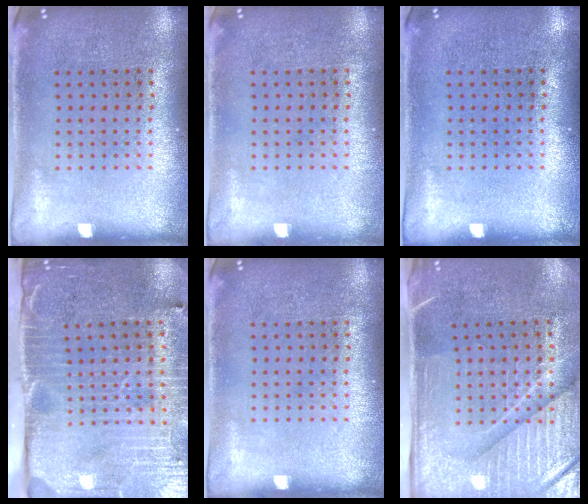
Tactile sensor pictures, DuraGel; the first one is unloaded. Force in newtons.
{"total": 0.0}
{"total": 0.0}
{"total": 4.7, "press": 3.9, "slide": 2.6}
{"total": 0.0}
{"total": 4.5, "press": 3.9, "slide": 2.3}